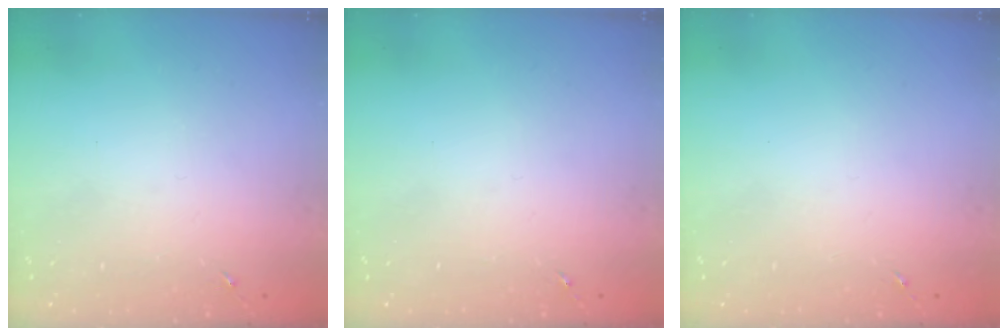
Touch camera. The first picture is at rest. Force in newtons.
{"total": 0.0}
{"total": 0.0}